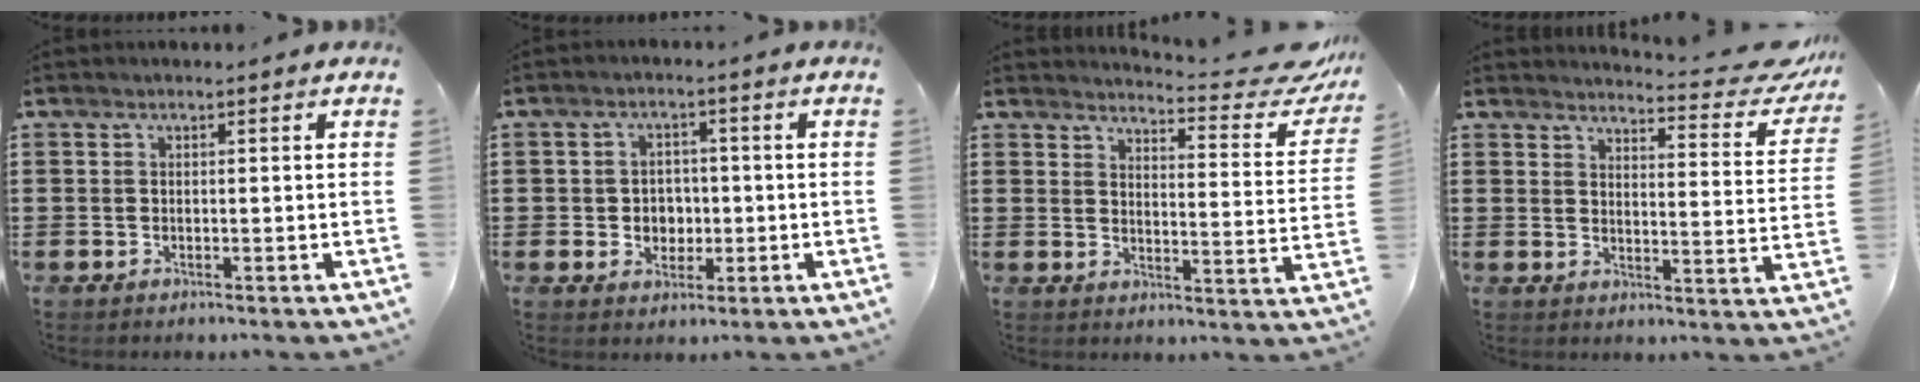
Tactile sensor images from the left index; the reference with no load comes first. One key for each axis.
{"total": 3.5, "fx": -0.2, "fy": 3.2, "fz": 1.5, "tx": -0.032, "ty": 0.005, "tz": -0.009}
{"total": 5.5, "fx": 5.1, "fy": 0.1, "fz": 2.1, "tx": -0.034, "ty": -0.047, "tz": 0.080}
{"total": 4.8, "fx": 4.4, "fy": 0.1, "fz": 1.9, "tx": -0.032, "ty": -0.038, "tz": 0.069}